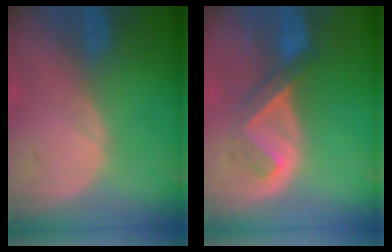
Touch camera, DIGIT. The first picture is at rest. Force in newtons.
{"total": 5.1, "press": 4.4, "slide": 2.6}